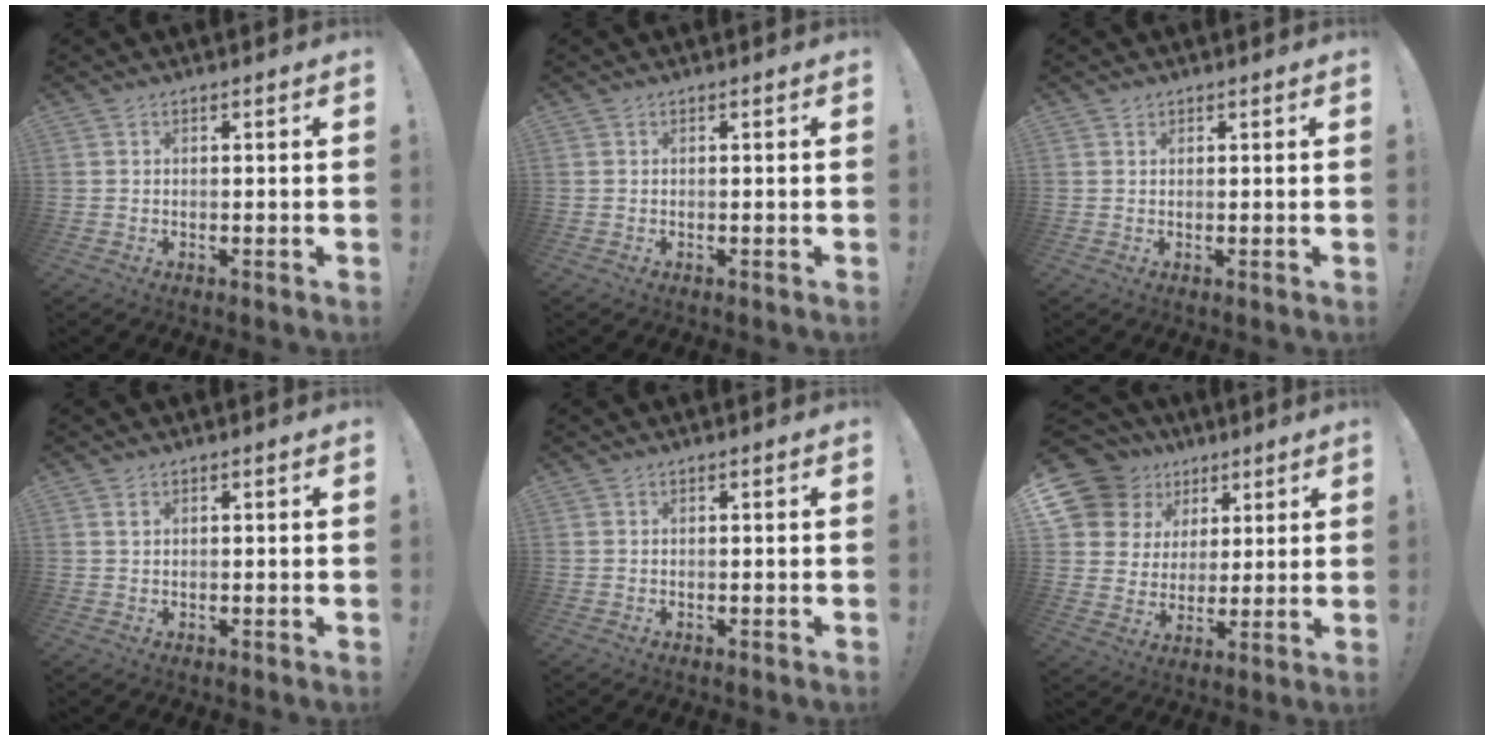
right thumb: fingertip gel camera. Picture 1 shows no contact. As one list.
[{"total": 0.0}, {"total": 0.8, "force": [0.7, 0.4, 0.1], "torque": [0.005, -0.003, 0.012]}, {"total": 1.2, "force": [0.7, 0.6, 0.6], "torque": [-0.006, 0.000, 0.012]}, {"total": 0.0}, {"total": 15.0, "force": [7.4, 12.0, 5.0], "torque": [-0.074, -0.040, 0.164]}]